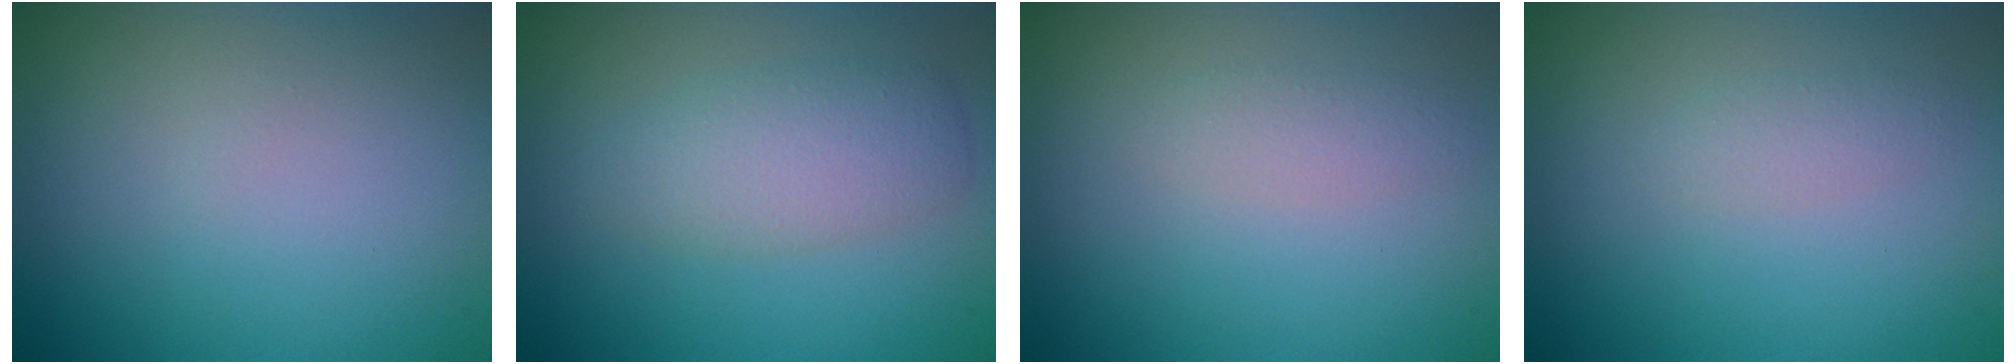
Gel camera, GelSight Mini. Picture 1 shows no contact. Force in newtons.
{"total": 3.2, "press": 3.2, "slide": 0.1}
{"total": 1.1, "press": 1.1, "slide": 0.0}
{"total": 1.0, "press": 1.0, "slide": 0.0}